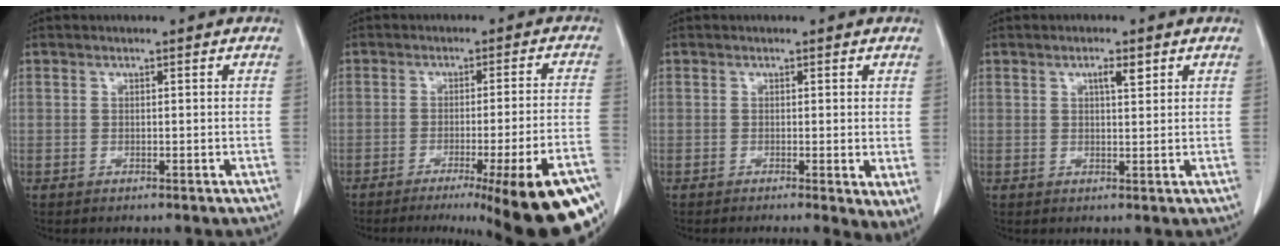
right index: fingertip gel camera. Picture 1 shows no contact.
{"total": 20.9, "force": [-13.9, 0.6, 15.6], "torque": [-0.108, -0.015, -0.183]}
{"total": 3.5, "force": [-0.9, 0.7, 3.4], "torque": [-0.039, -0.013, -0.015]}
{"total": 2.2, "force": [1.2, 0.5, 1.8], "torque": [-0.033, 0.000, 0.019]}